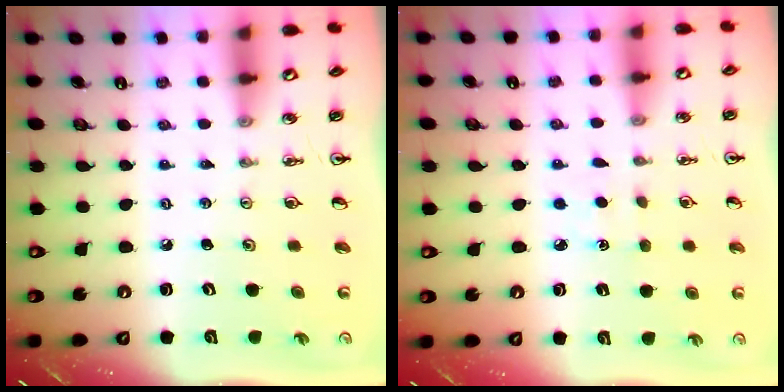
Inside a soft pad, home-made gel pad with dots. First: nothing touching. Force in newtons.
{"total": 2.0, "press": 2.0, "slide": 0.3}